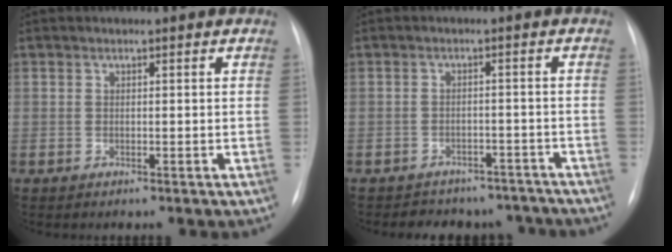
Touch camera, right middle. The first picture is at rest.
{"total": 9.8, "force": [-8.7, 4.4, 0.8], "torque": [-0.003, 0.021, -0.096]}